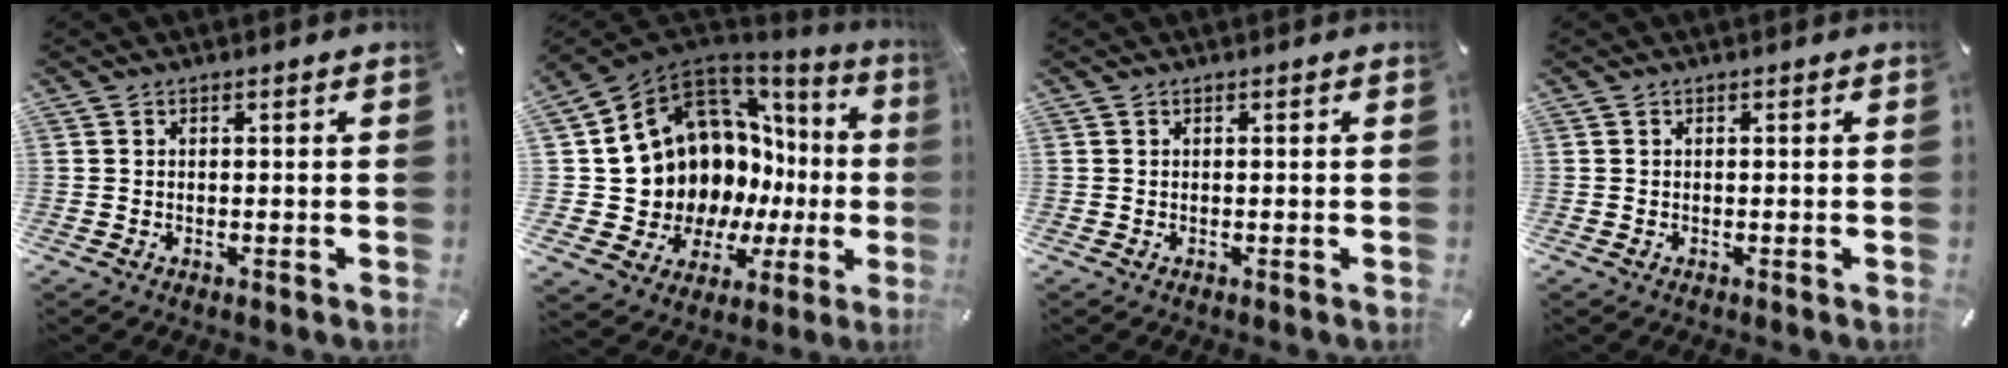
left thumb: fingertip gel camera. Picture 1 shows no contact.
{"total": 15.7, "force": [4.2, 12.5, 8.5], "torque": [-0.141, -0.082, 0.117]}
{"total": 0.0}
{"total": 0.0}